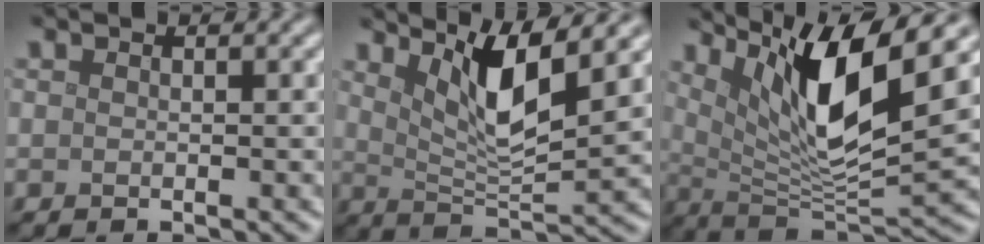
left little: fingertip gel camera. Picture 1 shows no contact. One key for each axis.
{"total": 5.9, "fx": 3.2, "fy": 1.2, "fz": 4.8, "tx": -0.085, "ty": -0.009, "tz": 0.058}
{"total": 10.2, "fx": 4.4, "fy": 2.4, "fz": 8.9, "tx": -0.148, "ty": -0.009, "tz": 0.083}